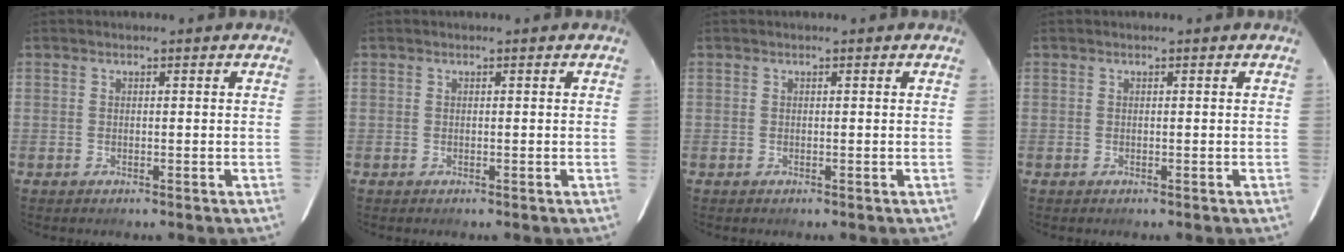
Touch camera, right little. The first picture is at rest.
{"total": 0.0}
{"total": 0.0}
{"total": 0.0}